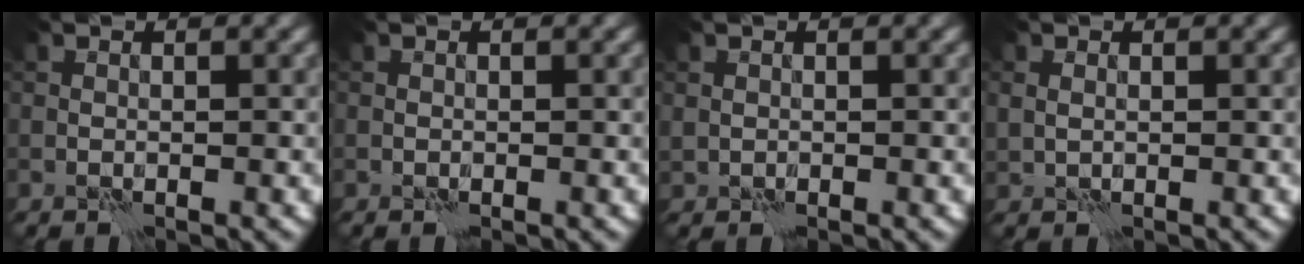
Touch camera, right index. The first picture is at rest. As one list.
[{"total": 0.0}, {"total": 0.5, "force": [0.3, 0.4, 0.0], "torque": [-0.001, 0.004, 0.009]}, {"total": 0.9, "force": [0.4, 0.7, 0.4], "torque": [-0.008, 0.002, 0.014]}]